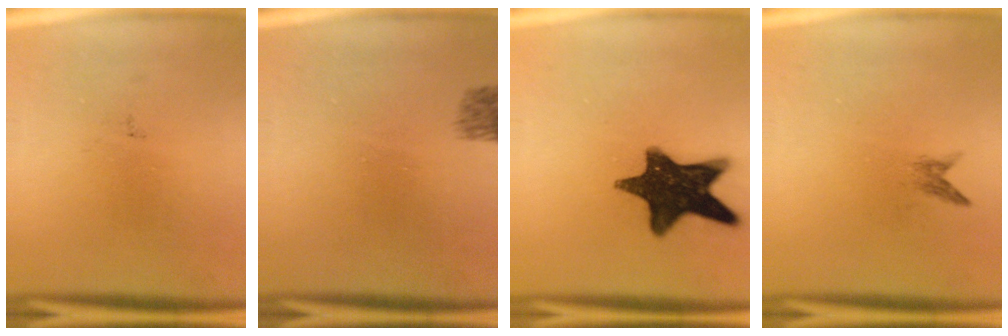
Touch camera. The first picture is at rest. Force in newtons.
{"total": 1.9}
{"total": 15.3}
{"total": 0.9}